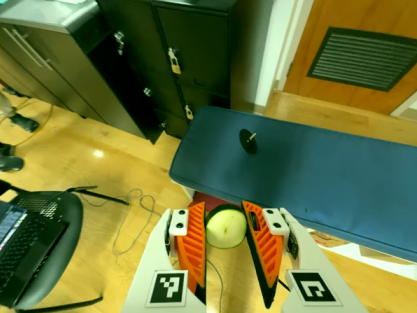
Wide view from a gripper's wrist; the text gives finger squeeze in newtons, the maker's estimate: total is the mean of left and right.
{"total": 10.4, "left": 10.4, "right": 10.4}